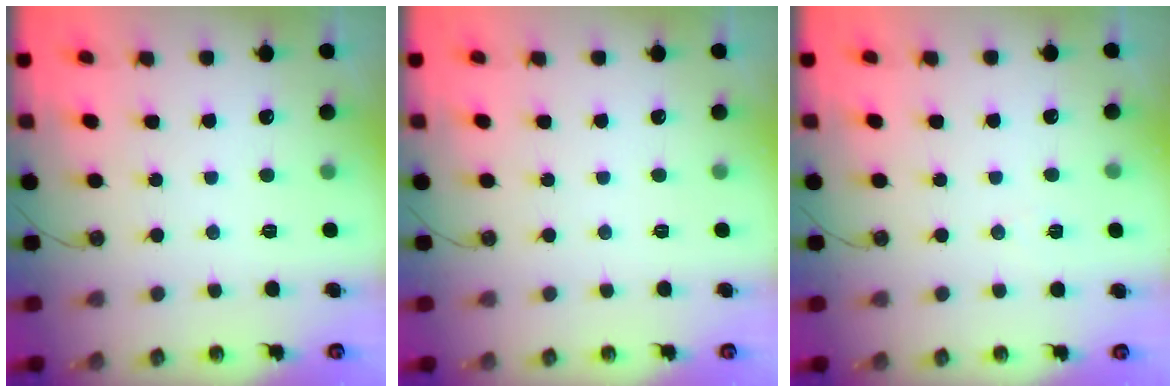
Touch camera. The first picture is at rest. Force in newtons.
{"total": 0.0}
{"total": 5.5, "press": 3.3, "slide": 4.4}